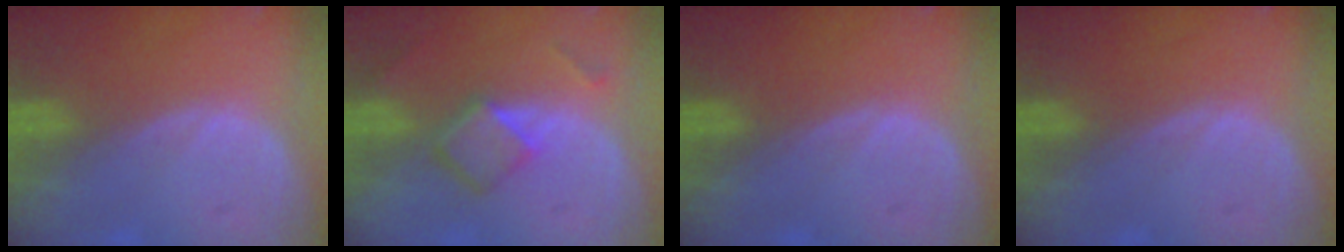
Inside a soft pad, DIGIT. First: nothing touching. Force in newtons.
{"total": 5.1, "press": 4.8, "slide": 1.9}
{"total": 0.0}
{"total": 0.0}